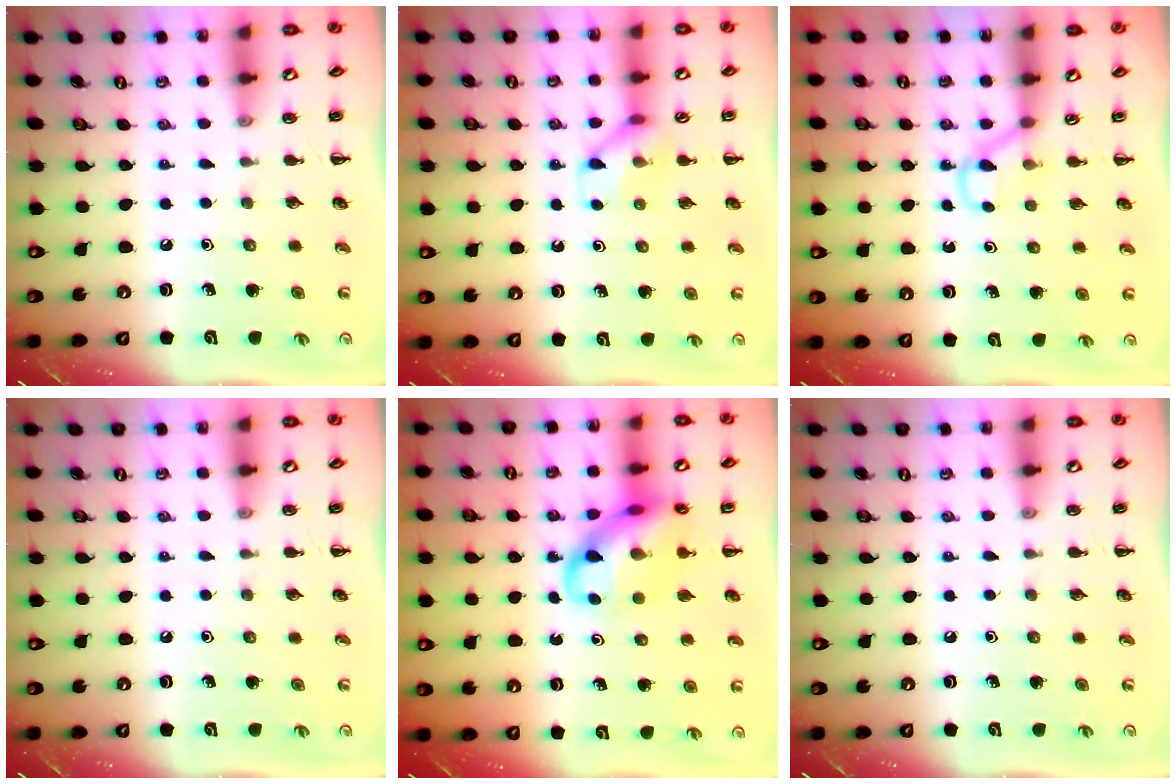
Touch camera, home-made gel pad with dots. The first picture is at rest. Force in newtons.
{"total": 9.3, "press": 9.3, "slide": 0.7}
{"total": 3.4, "press": 3.1, "slide": 1.3}
{"total": 0.0}
{"total": 13.6, "press": 13.4, "slide": 2.6}
{"total": 0.0}